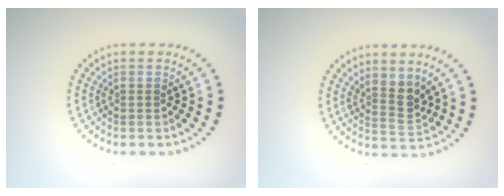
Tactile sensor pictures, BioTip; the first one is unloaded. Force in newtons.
{"total": 2.6, "press": 1.9, "slide": 1.7}